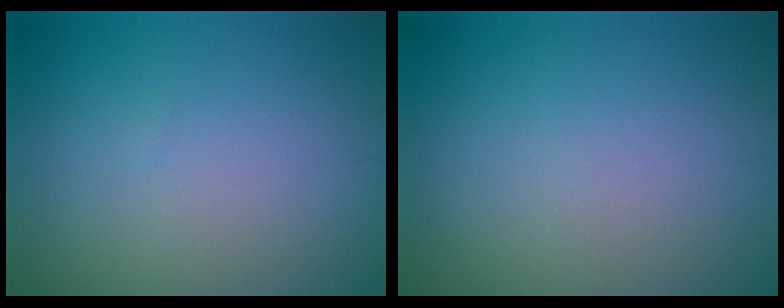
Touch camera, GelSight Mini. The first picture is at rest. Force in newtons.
{"total": 0.0}